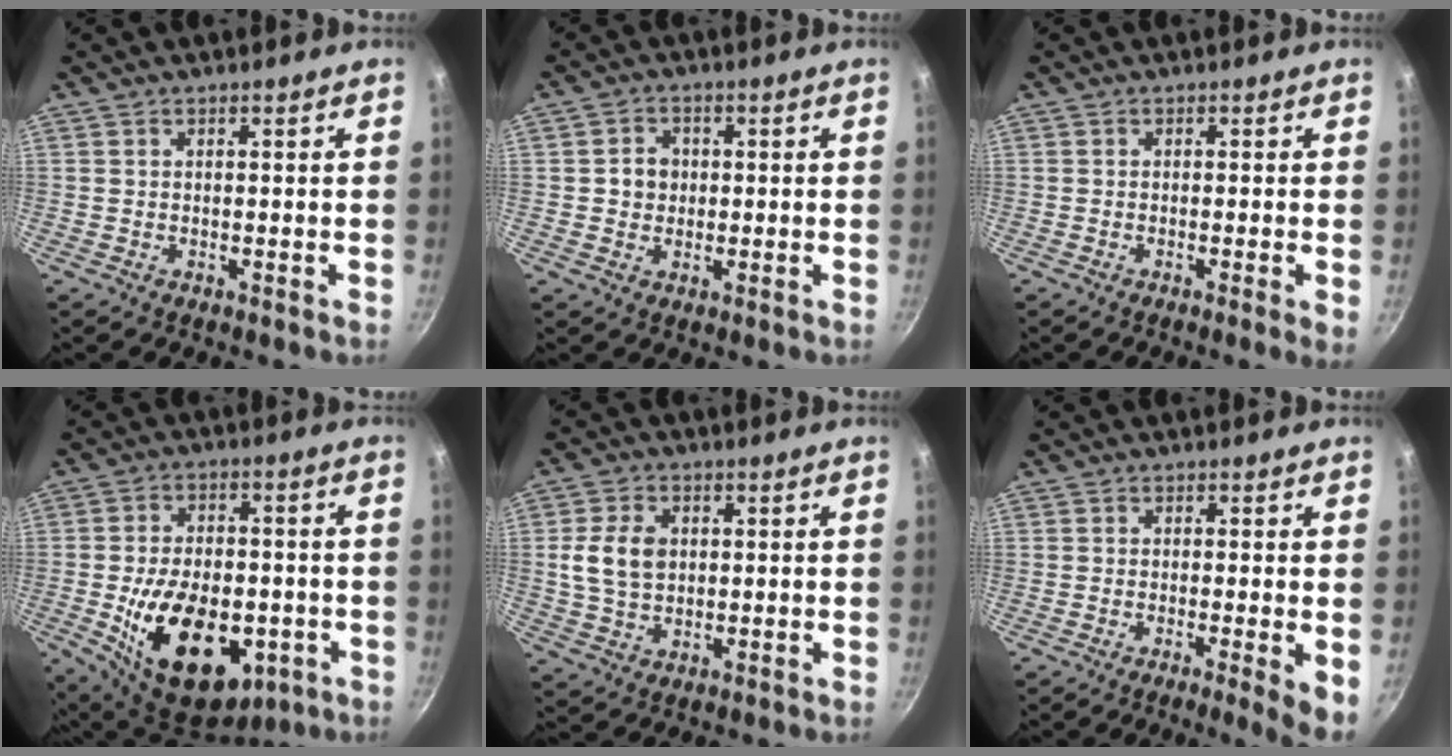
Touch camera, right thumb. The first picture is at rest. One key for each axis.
{"total": 4.0, "fx": 0.1, "fy": 3.6, "fz": 1.8, "tx": -0.007, "ty": 0.006, "tz": -0.002}
{"total": 2.5, "fx": -0.7, "fy": 0.1, "fz": 2.4, "tx": -0.038, "ty": -0.006, "tz": -0.012}
{"total": 20.1, "fx": -5.4, "fy": 12.0, "fz": 15.2, "tx": -0.219, "ty": 0.008, "tz": -0.068}
{"total": 8.0, "fx": 1.0, "fy": 5.8, "fz": 5.5, "tx": -0.092, "ty": 0.006, "tz": 0.018}
{"total": 5.1, "fx": -1.1, "fy": 0.5, "fz": 4.9, "tx": -0.062, "ty": -0.005, "tz": -0.016}